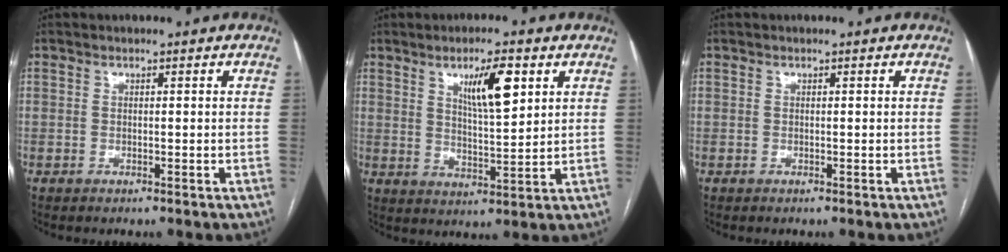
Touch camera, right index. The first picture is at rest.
{"total": 8.2, "force": [3.8, 1.5, 7.1], "torque": [-0.122, -0.003, 0.065]}
{"total": 0.0}